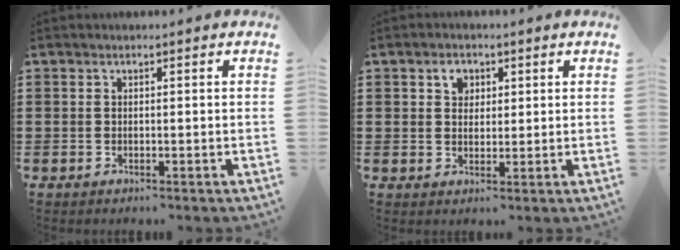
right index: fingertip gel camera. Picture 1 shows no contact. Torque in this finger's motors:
{"motor_torque": [1.05, 1.09, 0.09, 0.01]}